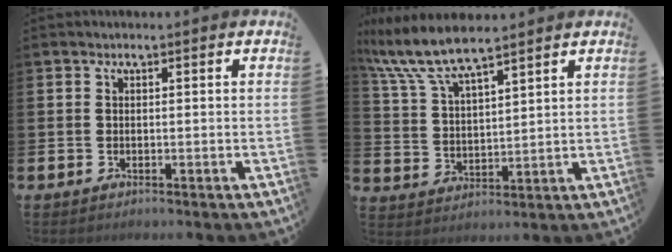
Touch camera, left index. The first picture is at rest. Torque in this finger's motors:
{"motor_torque": [0.10, -0.29, 0.95, 0.21]}